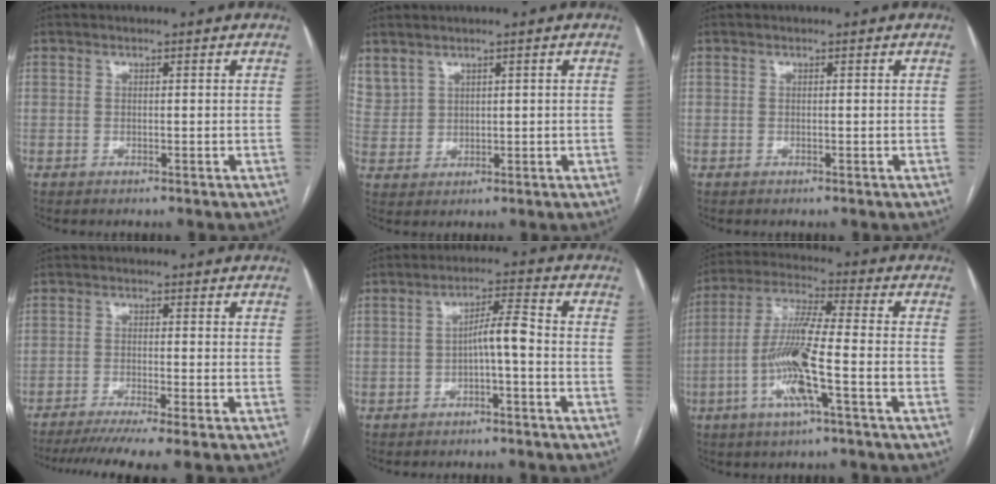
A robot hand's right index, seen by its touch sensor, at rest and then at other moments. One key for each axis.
{"total": 4.9, "fx": 3.5, "fy": 3.1, "fz": 1.5, "tx": -0.041, "ty": 0.011, "tz": 0.087}
{"total": 0.0}
{"total": 9.0, "fx": -7.3, "fy": -1.1, "fz": 5.2, "tx": -0.066, "ty": -0.021, "tz": -0.113}
{"total": 4.5, "fx": -1.1, "fy": 0.4, "fz": 4.3, "tx": -0.069, "ty": 0.017, "tz": -0.016}
{"total": 12.2, "fx": -3.8, "fy": 0.5, "fz": 11.6, "tx": -0.233, "ty": -0.001, "tz": -0.077}